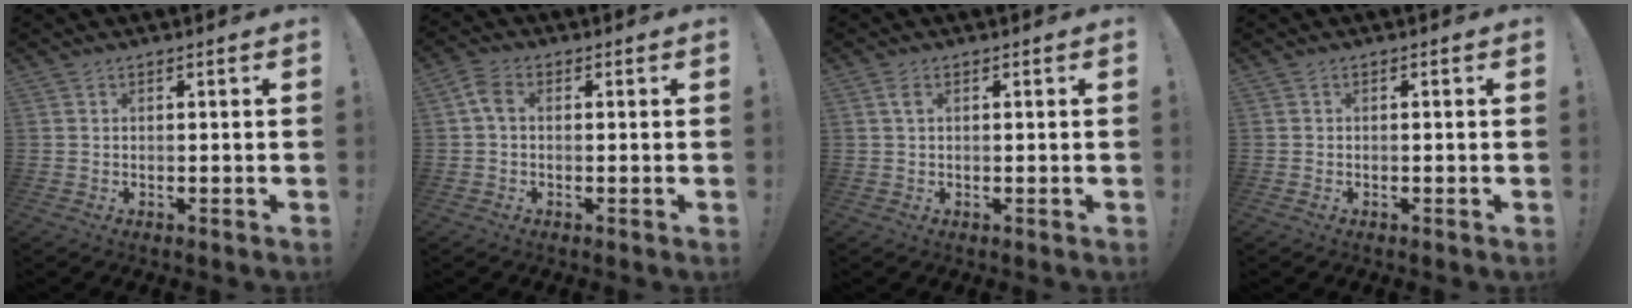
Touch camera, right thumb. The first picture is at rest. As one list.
[{"total": 4.2, "force": [0.4, 2.7, 3.2], "torque": [-0.063, 0.006, 0.007]}, {"total": 2.1, "force": [0.7, 1.0, 1.7], "torque": [-0.028, 0.000, 0.010]}, {"total": 0.0}]